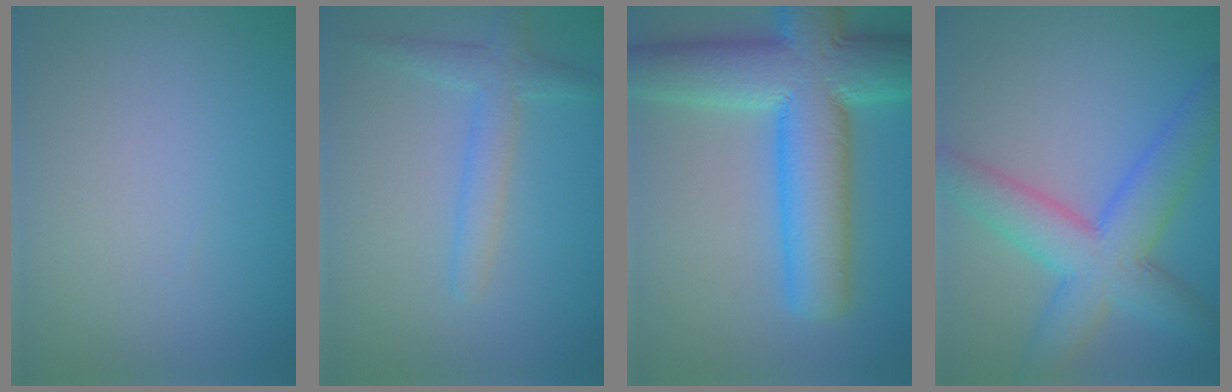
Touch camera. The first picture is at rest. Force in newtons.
{"total": 2.8, "press": 2.7, "slide": 0.2}
{"total": 11.9, "press": 11.9, "slide": 0.3}
{"total": 7.3, "press": 7.3, "slide": 0.3}